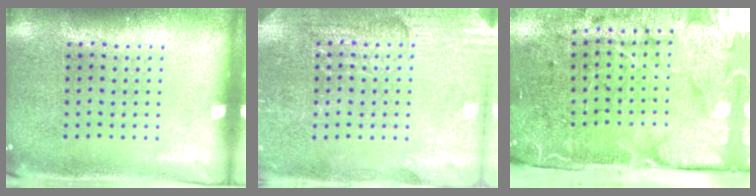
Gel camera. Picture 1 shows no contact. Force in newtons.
{"total": 2.9, "press": 2.9, "slide": 0.2}
{"total": 5.1, "press": 4.0, "slide": 3.2}